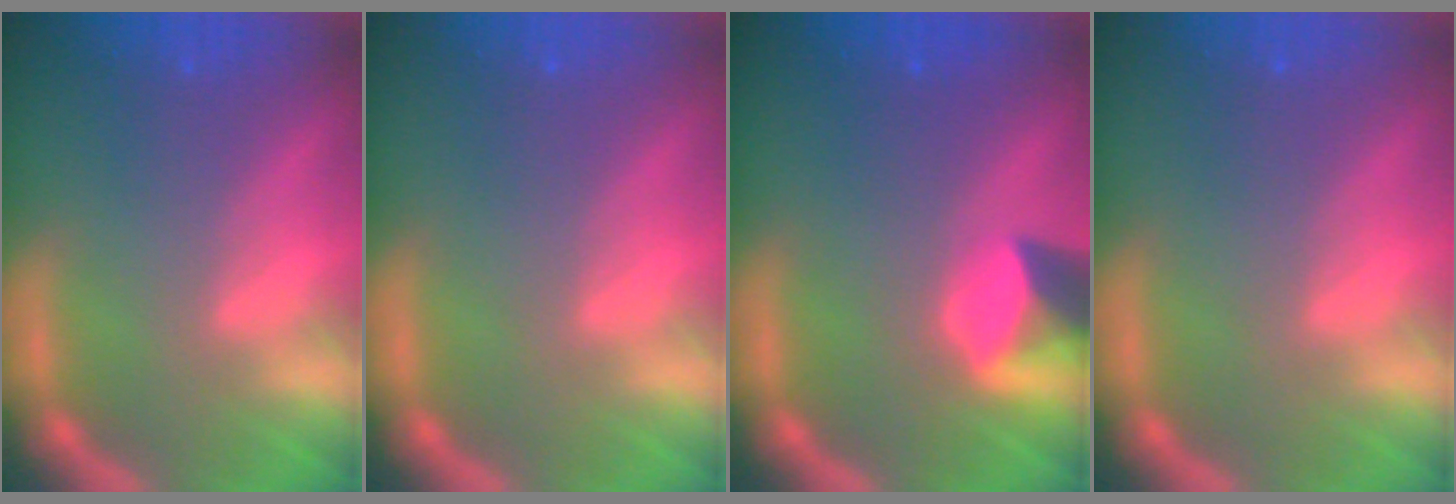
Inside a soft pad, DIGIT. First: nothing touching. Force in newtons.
{"total": 0.0}
{"total": 3.4}
{"total": 0.0}